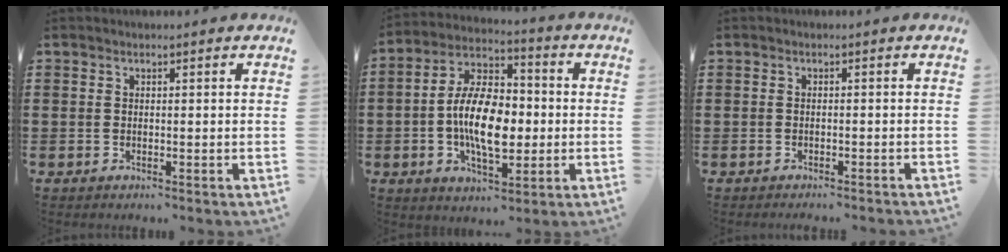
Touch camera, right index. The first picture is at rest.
{"total": 11.7, "force": [-1.4, 6.3, 9.8], "torque": [-0.193, -0.001, -0.030]}
{"total": 0.8, "force": [-0.8, -0.2, 0.1], "torque": [-0.004, -0.004, -0.015]}